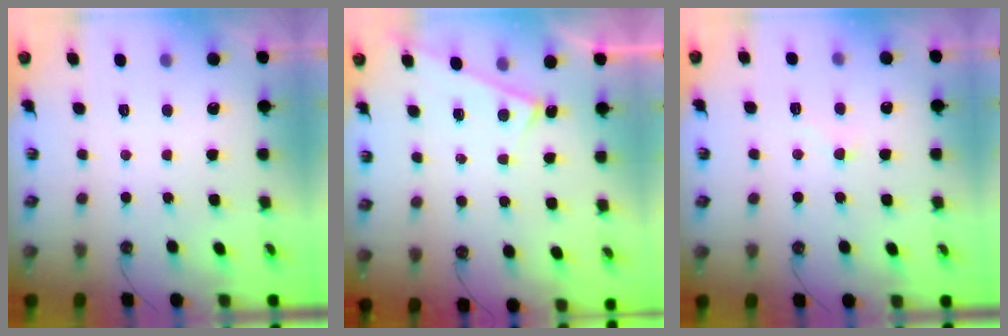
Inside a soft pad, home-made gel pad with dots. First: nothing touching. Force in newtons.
{"total": 6.3, "press": 6.3, "slide": 0.2}
{"total": 2.9, "press": 2.9, "slide": 0.5}